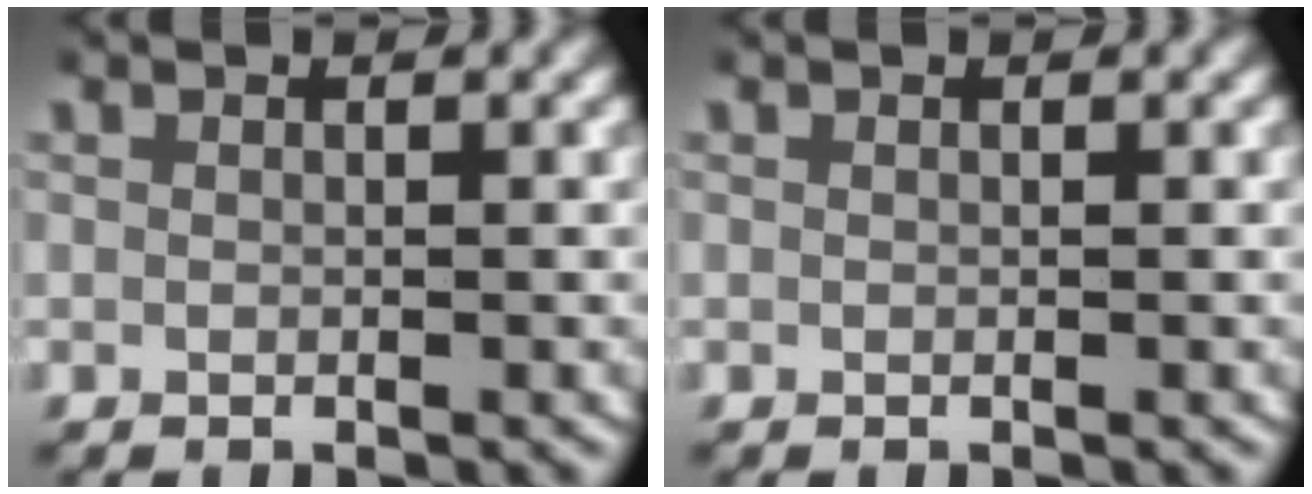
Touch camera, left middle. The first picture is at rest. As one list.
[{"total": 0.0}]